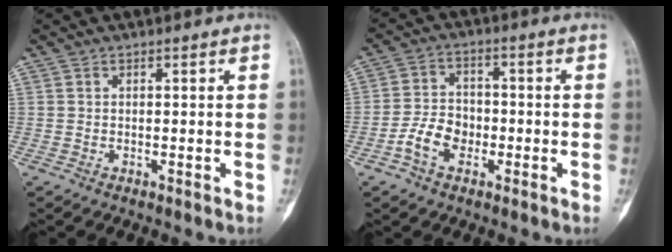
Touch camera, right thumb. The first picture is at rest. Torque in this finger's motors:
{"motor_torque": [0.51, 0.17, 0.81, -0.36, 0.02]}